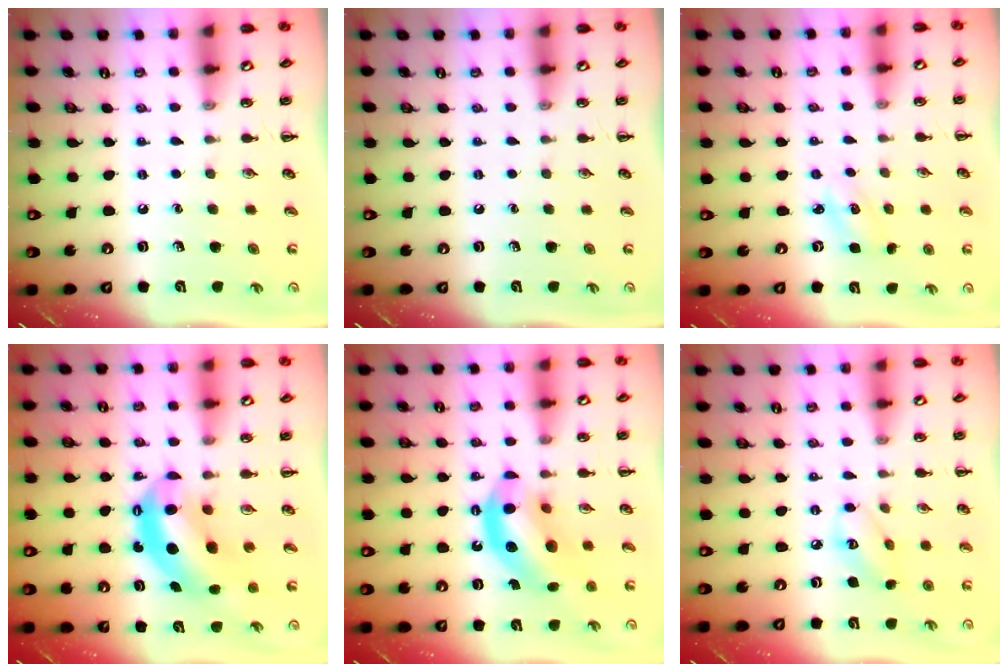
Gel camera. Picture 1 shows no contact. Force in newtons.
{"total": 0.0}
{"total": 2.8, "press": 2.7, "slide": 0.7}
{"total": 10.1, "press": 9.7, "slide": 2.7}
{"total": 14.0, "press": 13.5, "slide": 3.6}
{"total": 5.9, "press": 5.8, "slide": 0.8}